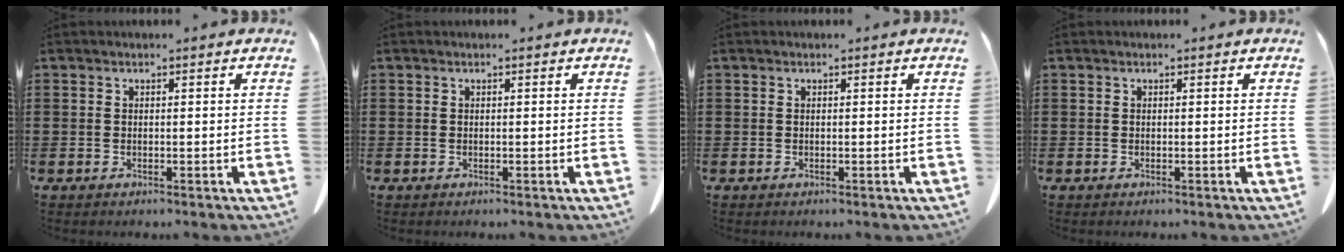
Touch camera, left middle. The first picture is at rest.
{"total": 0.0}
{"total": 0.0}
{"total": 0.0}